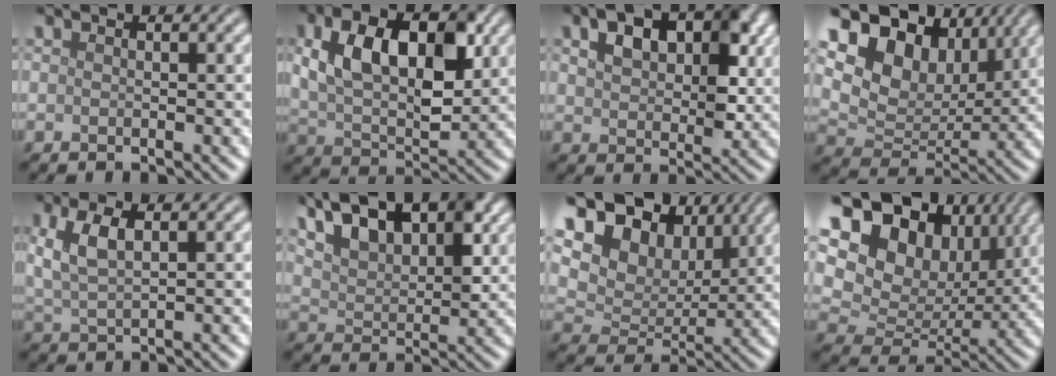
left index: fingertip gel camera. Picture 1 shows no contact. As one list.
[{"total": 9.5, "force": [2.5, 5.3, 7.5], "torque": [-0.127, 0.004, 0.043]}, {"total": 7.7, "force": [2.9, 4.5, 5.5], "torque": [-0.094, 0.003, 0.048]}, {"total": 11.8, "force": [6.6, 7.4, 6.4], "torque": [-0.126, 0.016, 0.109]}, {"total": 4.0, "force": [1.5, 1.8, 3.3], "torque": [-0.078, 0.005, 0.029]}, {"total": 10.4, "force": [5.8, 5.2, 6.9], "torque": [-0.123, 0.028, 0.083]}, {"total": 12.5, "force": [7.0, 7.9, 6.8], "torque": [-0.137, 0.027, 0.097]}, {"total": 13.2, "force": [6.0, 9.4, 7.1], "torque": [-0.156, 0.022, 0.104]}]